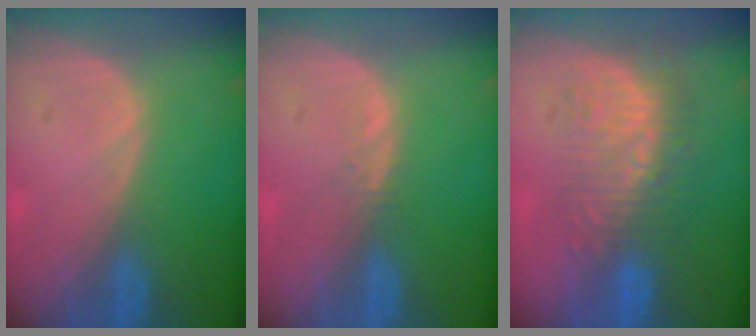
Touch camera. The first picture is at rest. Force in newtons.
{"total": 0.7, "press": 0.7, "slide": 0.1}
{"total": 9.2, "press": 8.5, "slide": 3.6}